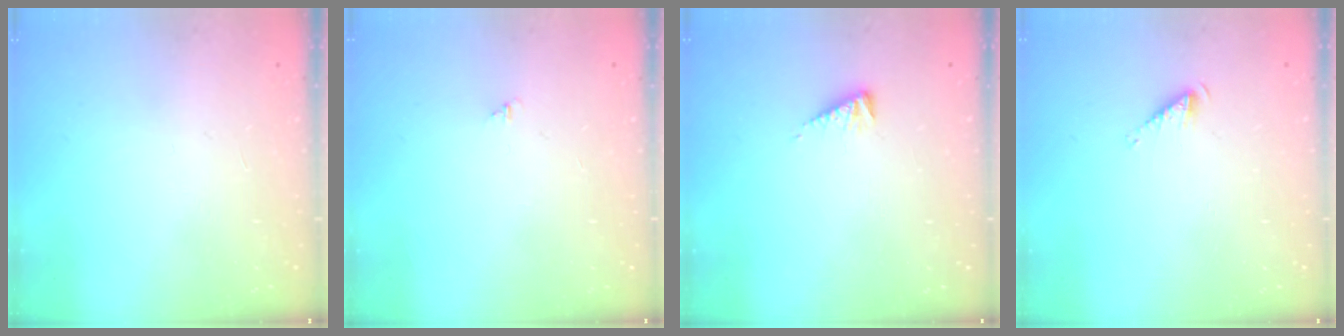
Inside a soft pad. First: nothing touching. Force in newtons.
{"total": 0.7, "press": 0.7, "slide": 0.1}
{"total": 4.2, "press": 4.2, "slide": 0.6}
{"total": 2.7, "press": 2.7, "slide": 0.4}